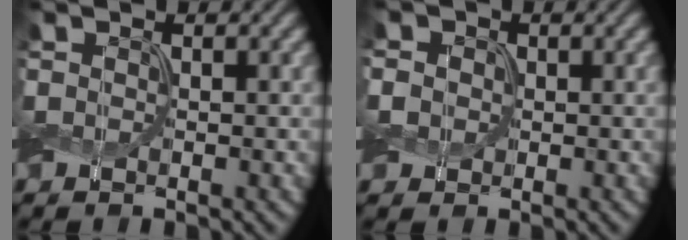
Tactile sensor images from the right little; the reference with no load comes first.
{"total": 2.1, "force": [0.4, 1.9, 0.9], "torque": [-0.034, 0.006, 0.009]}